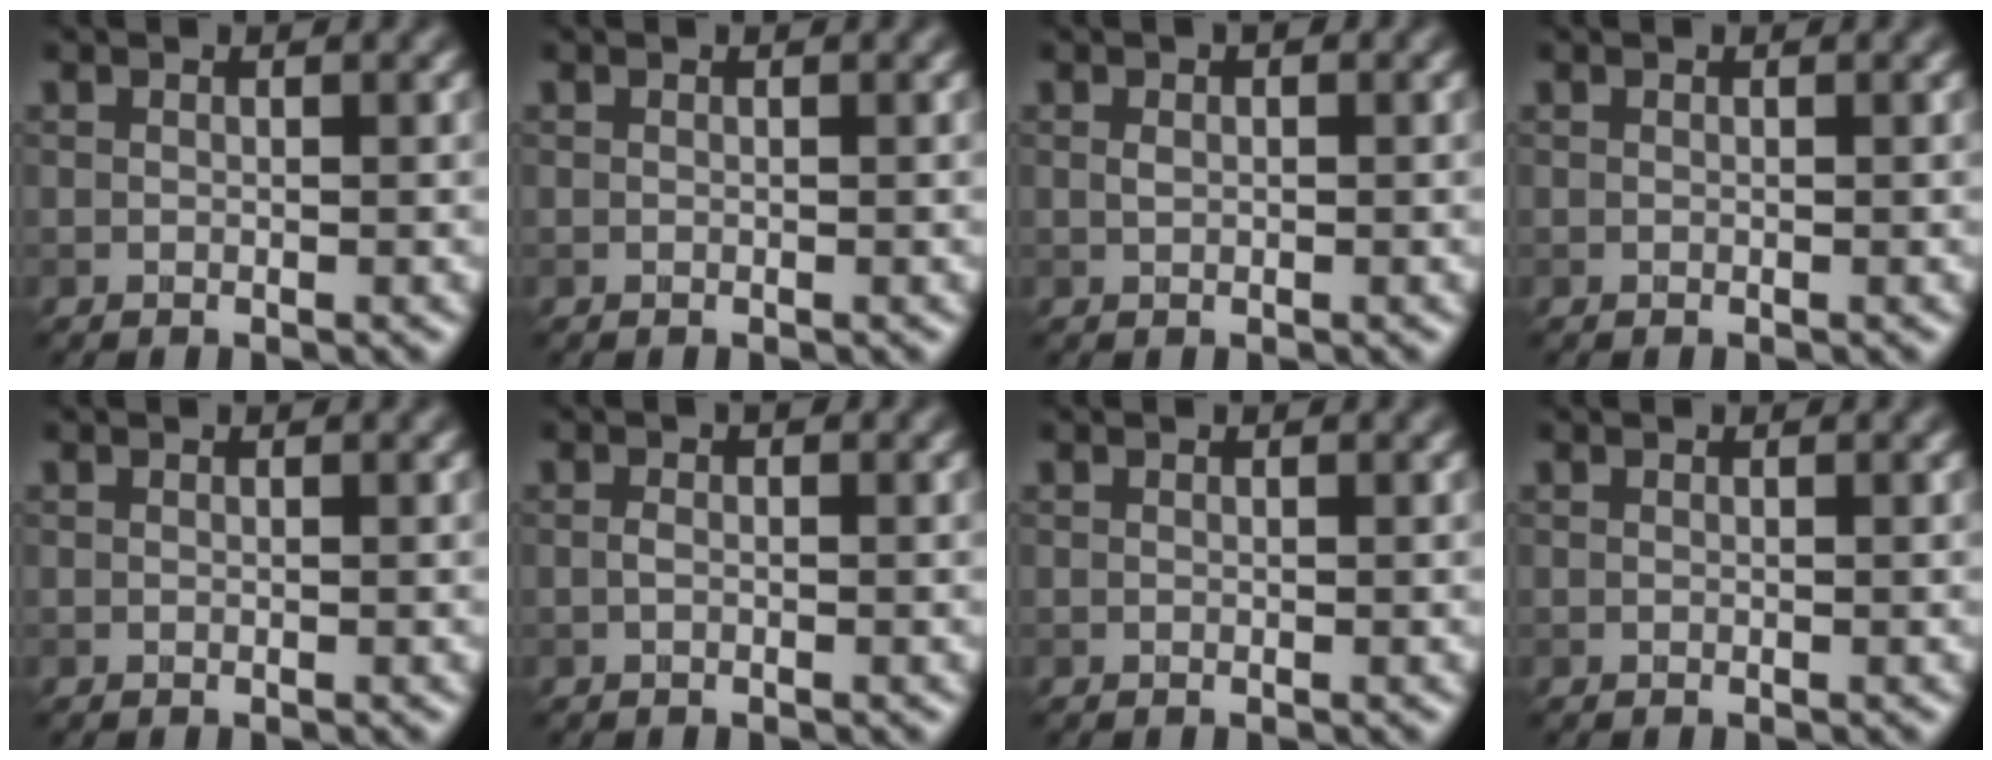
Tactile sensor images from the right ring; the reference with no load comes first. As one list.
[{"total": 0.0}, {"total": 0.8, "force": [0.1, 0.5, 0.6], "torque": [-0.010, 0.002, 0.002]}, {"total": 0.0}, {"total": 0.0}, {"total": 0.8, "force": [-0.2, 0.4, 0.7], "torque": [-0.014, 0.002, -0.006]}, {"total": 0.0}, {"total": 0.0}]